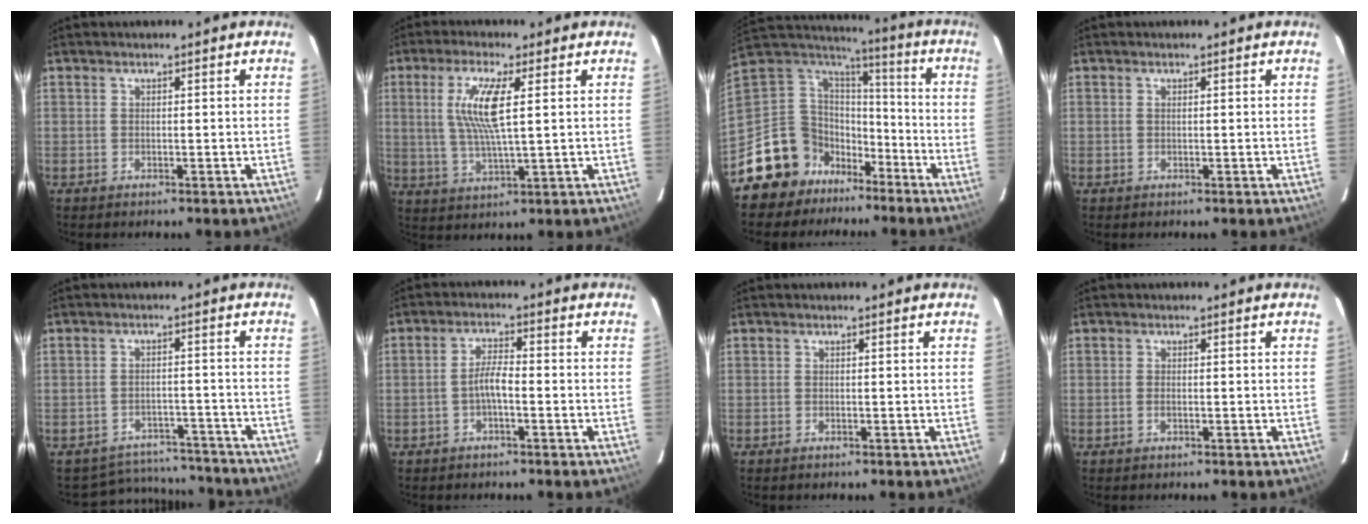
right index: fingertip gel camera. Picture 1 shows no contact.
{"total": 9.1, "force": [2.2, 1.1, 8.7], "torque": [-0.177, -0.002, 0.044]}
{"total": 16.0, "force": [-10.8, 11.4, 3.0], "torque": [-0.099, 0.050, -0.186]}
{"total": 0.0}
{"total": 11.8, "force": [-10.7, 4.6, 1.4], "torque": [-0.035, 0.033, -0.131]}
{"total": 3.4, "force": [-1.4, 0.7, 3.0], "torque": [-0.063, 0.009, -0.027]}
{"total": 0.0}
{"total": 0.9, "force": [-0.4, 0.5, 0.7], "torque": [-0.015, 0.000, -0.007]}